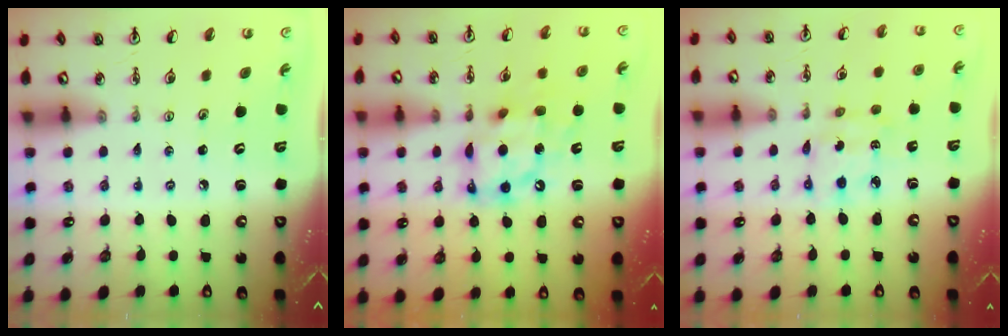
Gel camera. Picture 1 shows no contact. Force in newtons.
{"total": 12.7, "press": 12.7, "slide": 1.2}
{"total": 5.7, "press": 5.7, "slide": 0.3}